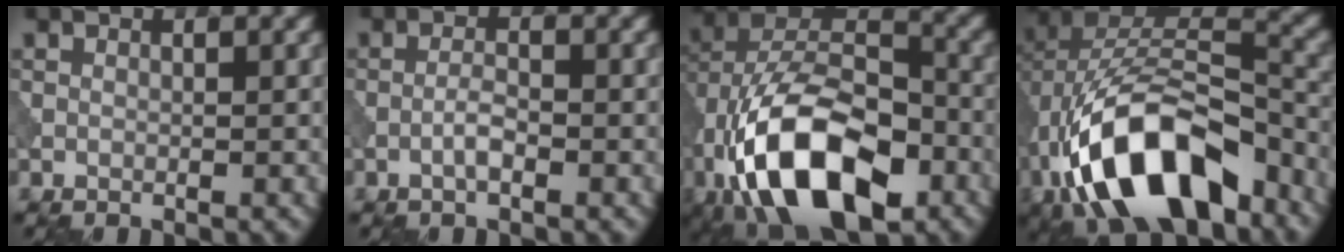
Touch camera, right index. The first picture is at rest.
{"total": 1.7, "force": [-0.8, 0.4, 1.5], "torque": [-0.029, 0.005, -0.020]}
{"total": 15.2, "force": [-6.6, 8.2, 11.1], "torque": [-0.197, -0.006, -0.123]}
{"total": 13.8, "force": [-6.4, 7.3, 9.8], "torque": [-0.172, 0.000, -0.109]}